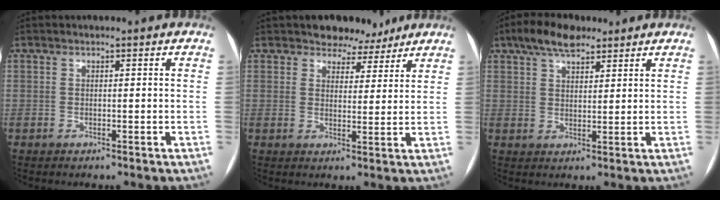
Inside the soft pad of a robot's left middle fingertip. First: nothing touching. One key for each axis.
{"total": 5.5, "fx": 4.5, "fy": 3.1, "fz": 0.6, "tx": -0.002, "ty": -0.001, "tz": 0.057}
{"total": 7.2, "fx": 5.2, "fy": 3.0, "fz": 4.0, "tx": -0.072, "ty": 0.020, "tz": 0.091}